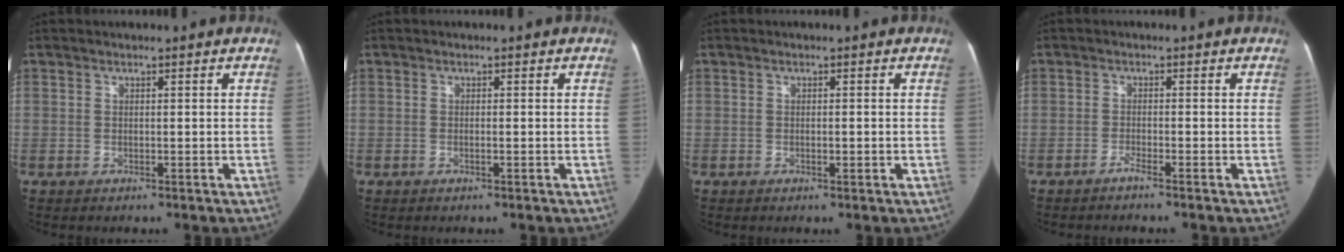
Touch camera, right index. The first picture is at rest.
{"total": 0.7, "force": [-0.2, 0.2, 0.6], "torque": [-0.012, 0.001, -0.005]}
{"total": 1.2, "force": [-0.3, 0.4, 1.1], "torque": [-0.020, 0.002, -0.004]}
{"total": 1.3, "force": [-1.2, -0.1, 0.5], "torque": [-0.012, 0.000, -0.025]}